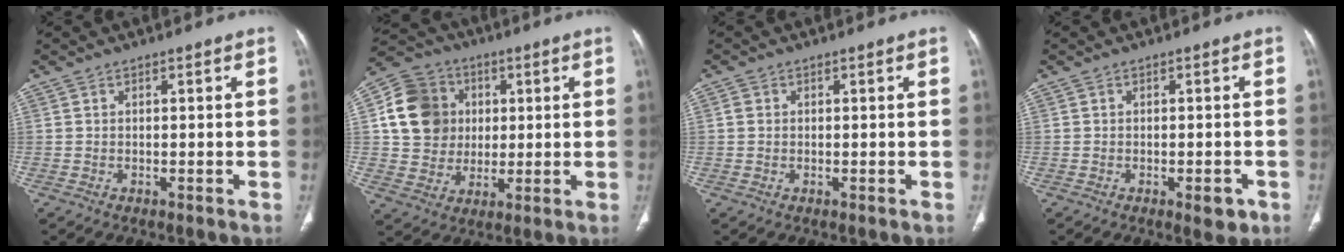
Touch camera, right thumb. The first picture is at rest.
{"total": 14.2, "force": [2.5, 12.7, 5.7], "torque": [-0.088, 0.010, 0.046]}
{"total": 1.2, "force": [0.1, 1.1, 0.5], "torque": [-0.007, 0.002, 0.004]}
{"total": 3.2, "force": [-1.5, 1.4, 2.5], "torque": [-0.021, 0.001, -0.015]}